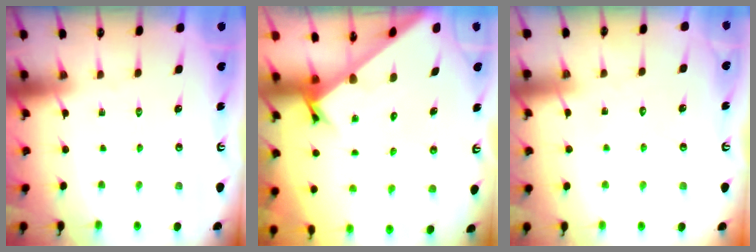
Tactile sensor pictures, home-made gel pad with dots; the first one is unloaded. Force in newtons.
{"total": 2.1, "press": 2.1, "slide": 0.2}
{"total": 2.7, "press": 2.7, "slide": 0.2}